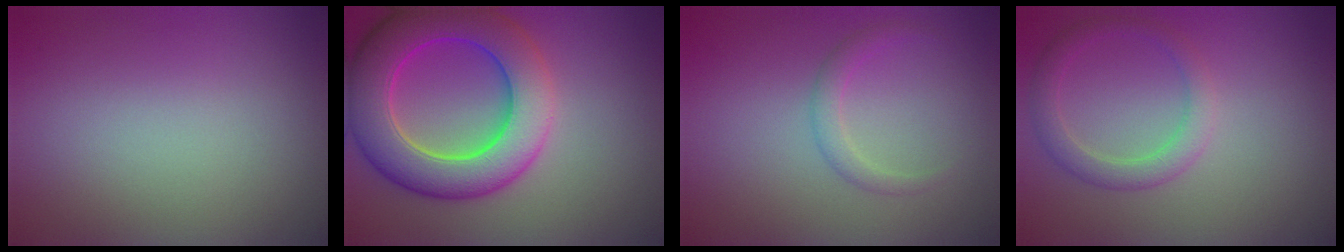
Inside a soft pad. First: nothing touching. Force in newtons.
{"total": 9.5, "press": 9.5, "slide": 0.3}
{"total": 1.5, "press": 1.5, "slide": 0.0}
{"total": 2.6, "press": 2.6, "slide": 0.2}